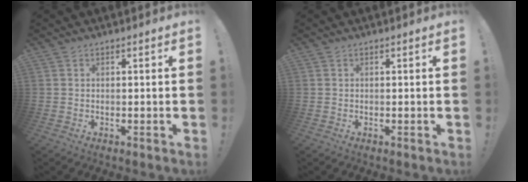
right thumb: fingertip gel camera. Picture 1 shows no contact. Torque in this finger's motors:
{"motor_torque": [0.00, 0.00, 0.00, 0.00, 0.00]}